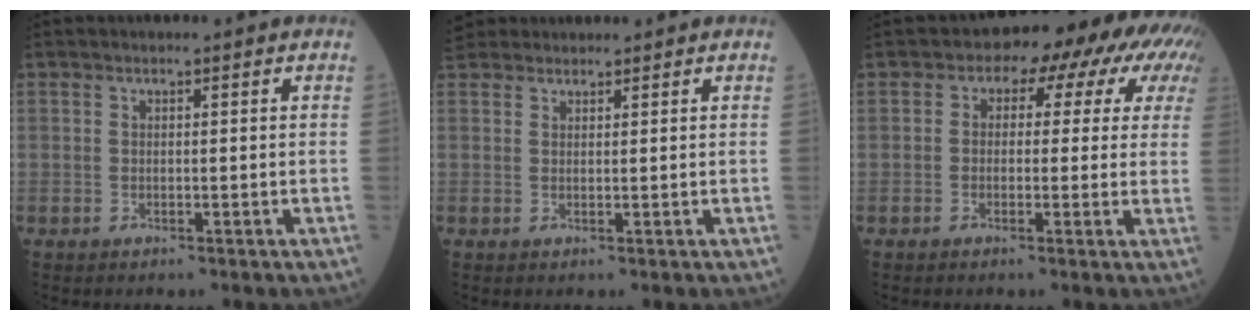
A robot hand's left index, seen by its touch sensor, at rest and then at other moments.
{"total": 4.3, "force": [3.9, 1.6, 0.6], "torque": [-0.015, 0.030, 0.073]}
{"total": 10.8, "force": [6.0, 6.5, 6.2], "torque": [-0.061, 0.046, 0.045]}